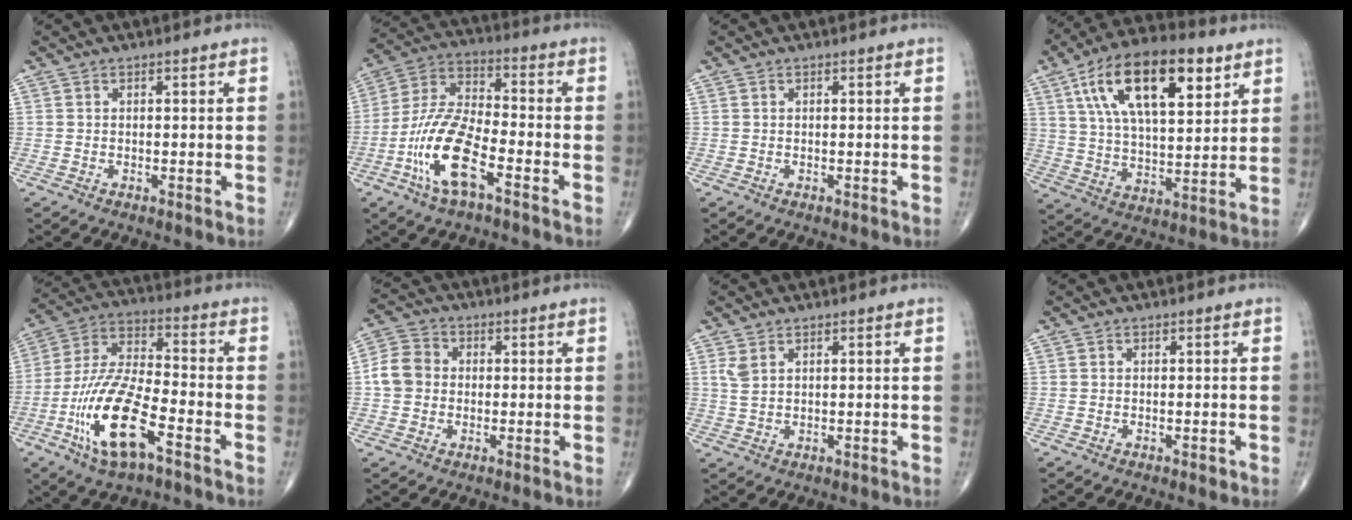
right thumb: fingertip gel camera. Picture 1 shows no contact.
{"total": 14.4, "force": [-6.2, 5.3, 12.0], "torque": [-0.245, 0.034, -0.121]}
{"total": 0.0}
{"total": 21.1, "force": [9.3, 9.3, 16.6], "torque": [-0.266, -0.016, 0.160]}
{"total": 17.0, "force": [-7.5, 5.8, 14.1], "torque": [-0.290, 0.038, -0.138]}
{"total": 6.5, "force": [-0.2, 5.6, 3.2], "torque": [-0.051, 0.018, -0.016]}
{"total": 2.5, "force": [1.3, 1.2, 1.7], "torque": [-0.040, 0.003, 0.036]}
{"total": 0.7, "force": [-0.3, 0.3, 0.5], "torque": [-0.004, -0.001, -0.005]}